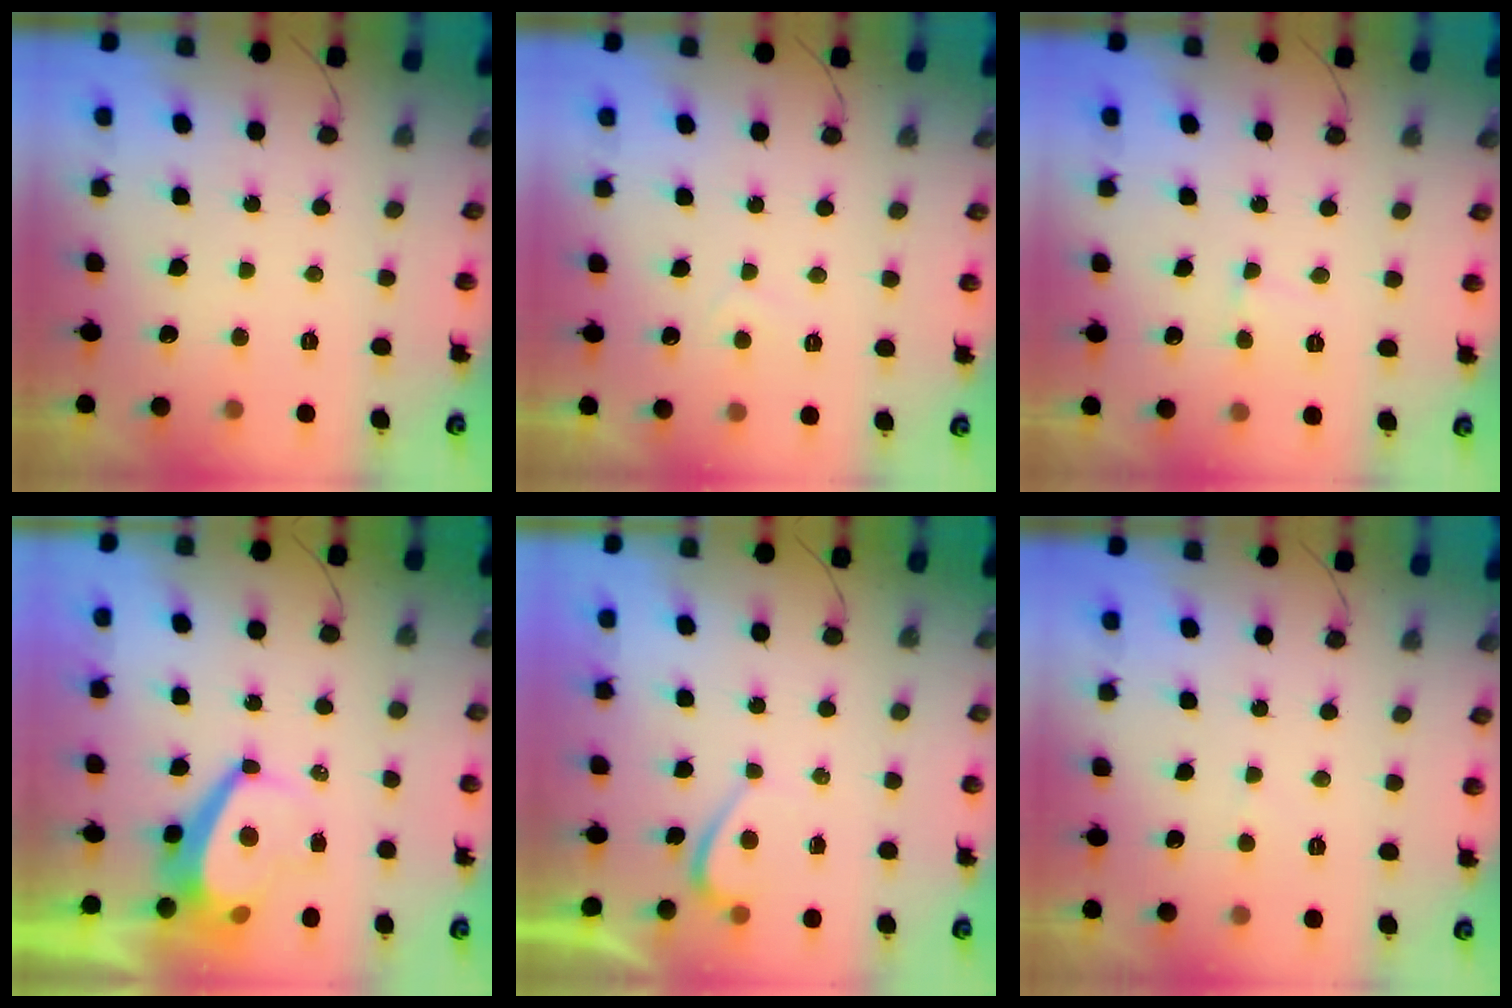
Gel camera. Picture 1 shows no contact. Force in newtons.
{"total": 1.3, "press": 1.2, "slide": 0.4}
{"total": 3.5, "press": 3.5, "slide": 0.3}
{"total": 6.3, "press": 6.2, "slide": 0.8}
{"total": 0.7, "press": 0.5, "slide": 0.5}
{"total": 2.5, "press": 2.5, "slide": 0.2}